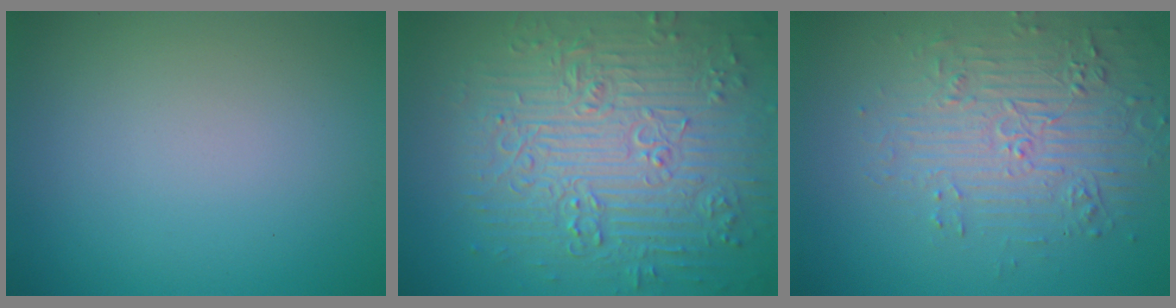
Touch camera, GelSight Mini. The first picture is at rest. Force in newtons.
{"total": 9.5, "press": 6.9, "slide": 6.4}
{"total": 4.3, "press": 3.9, "slide": 1.7}